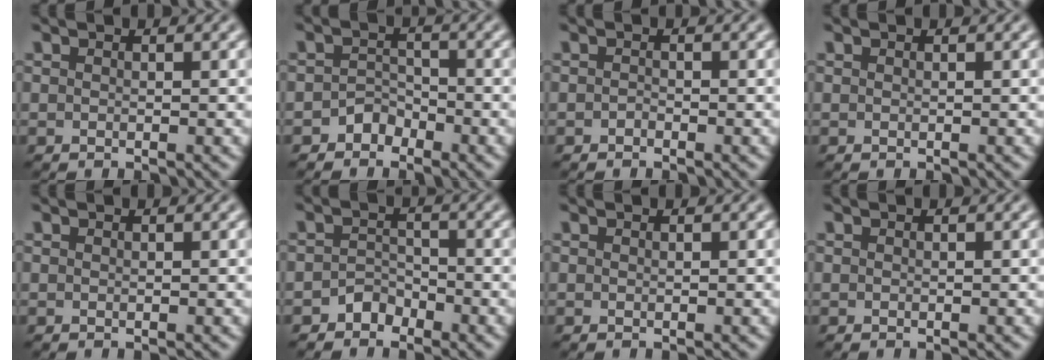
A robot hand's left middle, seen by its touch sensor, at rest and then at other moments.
{"total": 1.7, "force": [-1.3, 1.1, 0.2], "torque": [0.003, 0.010, -0.024]}
{"total": 0.5, "force": [-0.4, 0.3, 0.2], "torque": [-0.003, -0.001, -0.008]}
{"total": 0.0}
{"total": 0.0}
{"total": 1.7, "force": [-1.3, 1.1, 0.3], "torque": [0.002, 0.009, -0.025]}
{"total": 0.0}
{"total": 0.0}